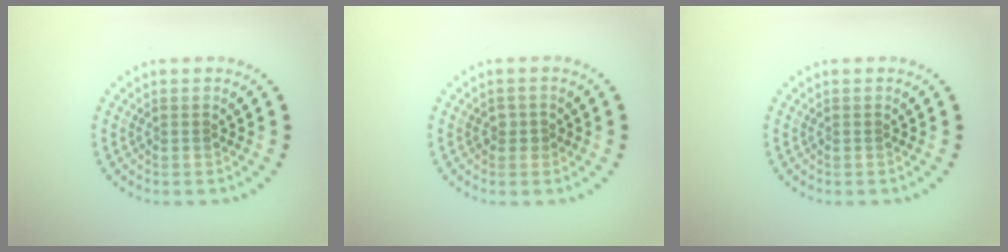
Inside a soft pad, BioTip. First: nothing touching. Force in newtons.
{"total": 0.8, "press": 0.7, "slide": 0.4}
{"total": 0.0}